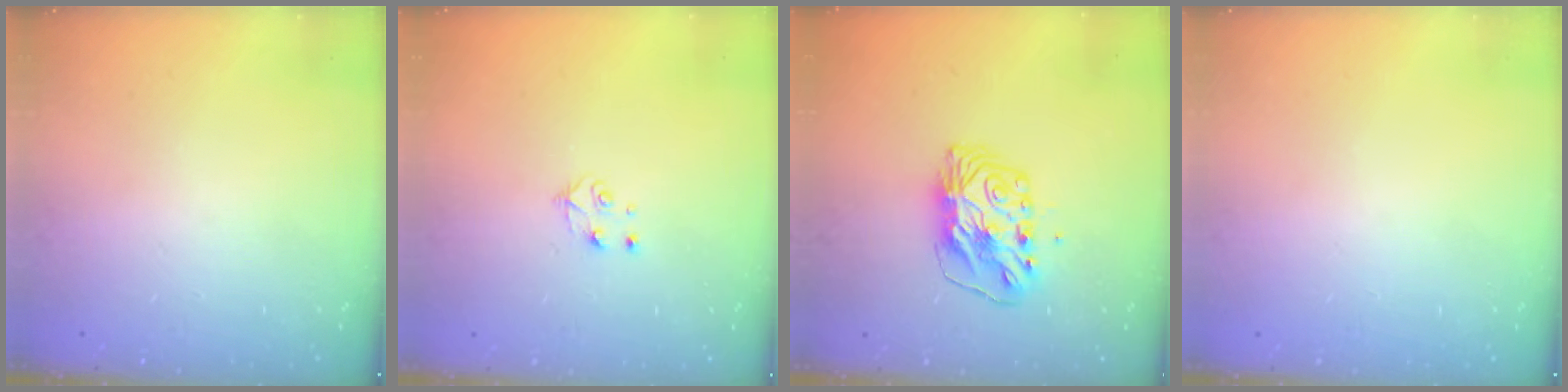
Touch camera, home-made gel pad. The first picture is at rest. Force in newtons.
{"total": 4.3, "press": 4.3, "slide": 0.5}
{"total": 8.4, "press": 8.4, "slide": 0.8}
{"total": 0.0}